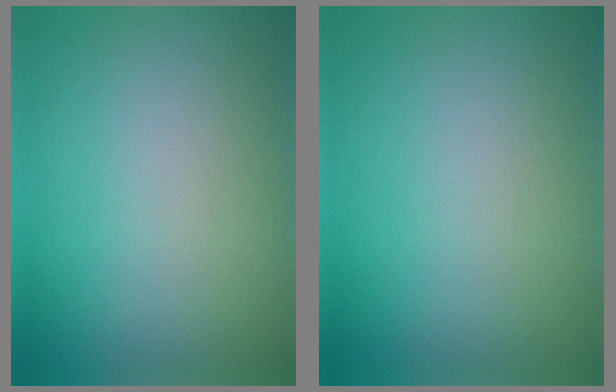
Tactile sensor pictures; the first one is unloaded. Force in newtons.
{"total": 0.0}